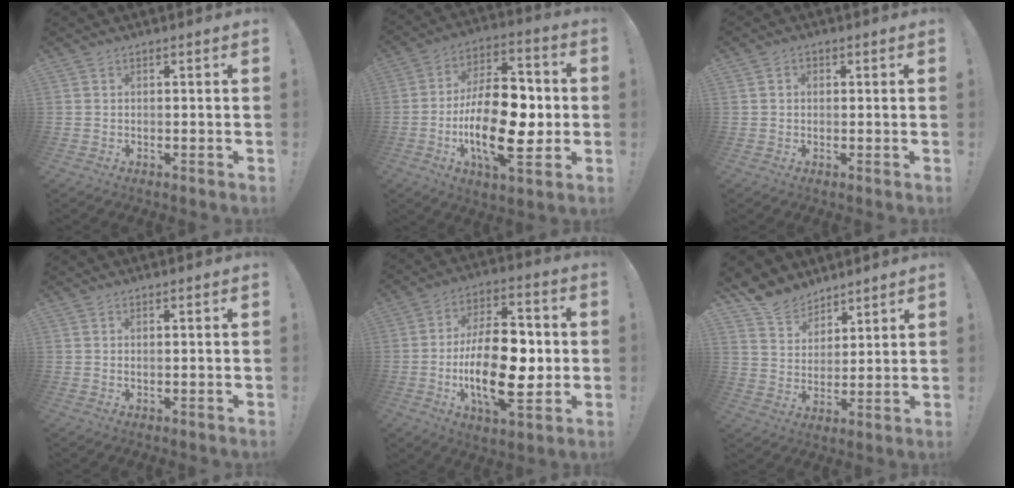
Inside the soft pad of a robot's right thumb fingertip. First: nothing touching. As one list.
[{"total": 23.6, "force": [-4.5, 11.4, 20.2], "torque": [-0.351, 0.020, -0.070]}, {"total": 1.5, "force": [-0.2, 1.3, 0.7], "torque": [-0.012, 0.007, -0.004]}, {"total": 0.6, "force": [0.4, 0.1, 0.4], "torque": [-0.001, -0.002, 0.005]}, {"total": 22.0, "force": [-3.1, 10.7, 19.0], "torque": [-0.334, 0.004, -0.051]}, {"total": 9.7, "force": [8.1, 5.3, 1.0], "torque": [-0.037, -0.061, 0.164]}]